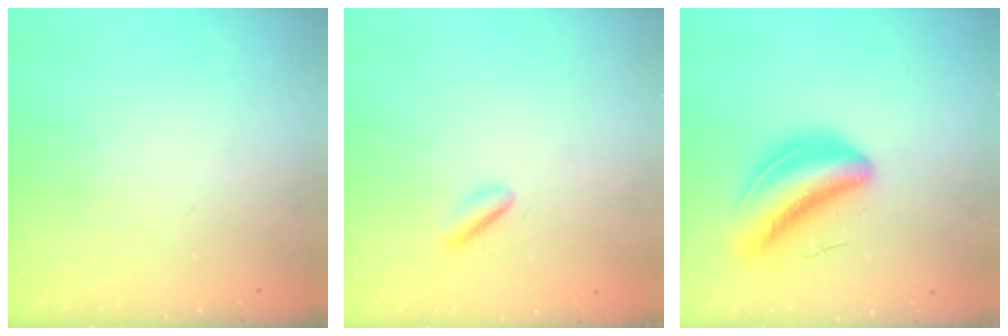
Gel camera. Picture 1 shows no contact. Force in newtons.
{"total": 2.8, "press": 2.7, "slide": 0.8}
{"total": 9.8, "press": 9.3, "slide": 2.9}